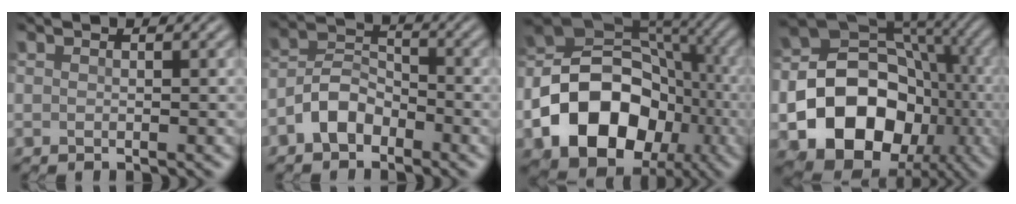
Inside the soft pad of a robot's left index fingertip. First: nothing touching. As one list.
[{"total": 3.8, "force": [-2.6, 2.1, 1.8], "torque": [-0.035, 0.010, -0.056]}, {"total": 13.8, "force": [-5.3, 10.2, 7.7], "torque": [-0.135, -0.005, -0.097]}, {"total": 15.3, "force": [-5.1, 12.1, 7.8], "torque": [-0.119, -0.024, -0.107]}]